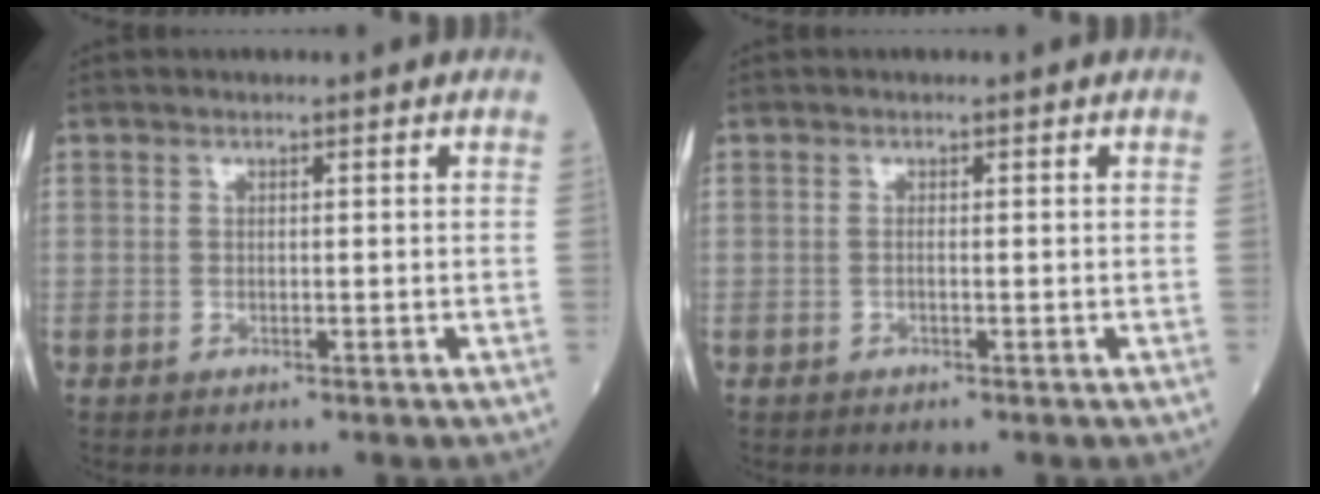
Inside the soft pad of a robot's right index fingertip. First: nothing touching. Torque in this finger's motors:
{"motor_torque": [-0.14, 0.05, 0.09, 0.01]}